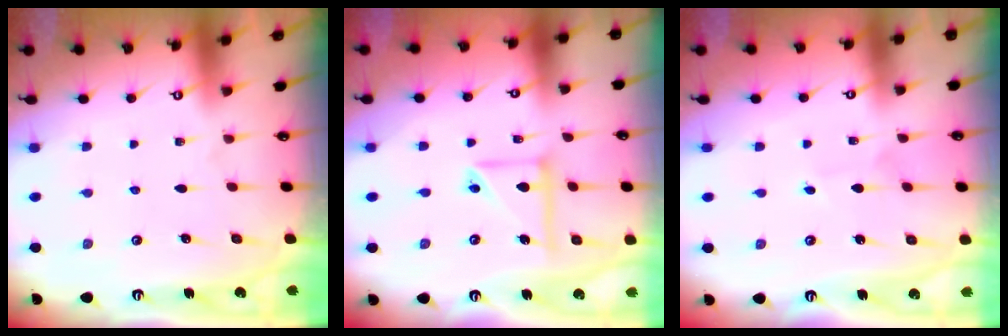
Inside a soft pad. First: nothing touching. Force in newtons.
{"total": 9.5, "press": 9.5, "slide": 0.7}
{"total": 2.3, "press": 2.3, "slide": 0.1}